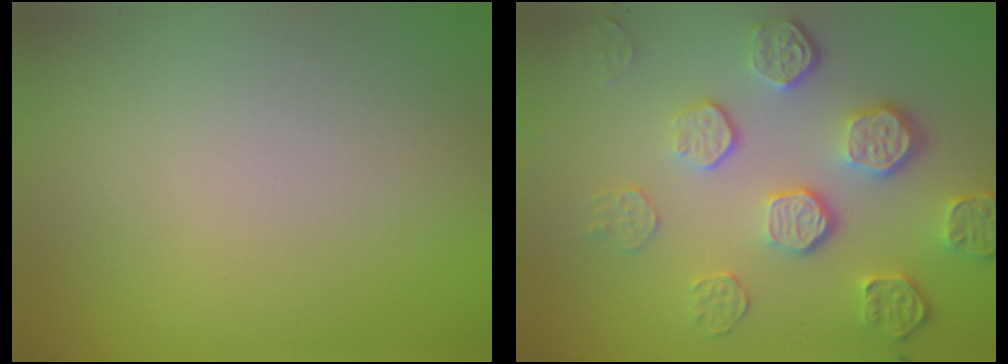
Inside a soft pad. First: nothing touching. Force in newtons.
{"total": 5.4, "press": 4.0, "slide": 3.6}